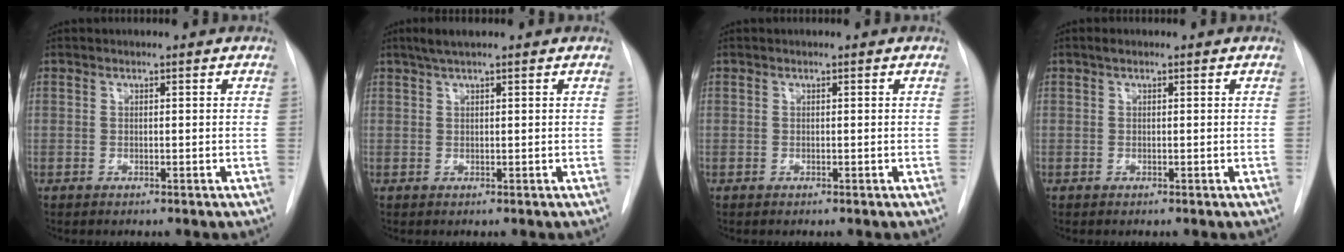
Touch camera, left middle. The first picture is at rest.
{"total": 2.6, "force": [1.9, 0.1, 1.8], "torque": [-0.040, 0.012, 0.037]}
{"total": 0.0}
{"total": 0.7, "force": [0.5, 0.3, 0.3], "torque": [-0.009, 0.010, 0.007]}